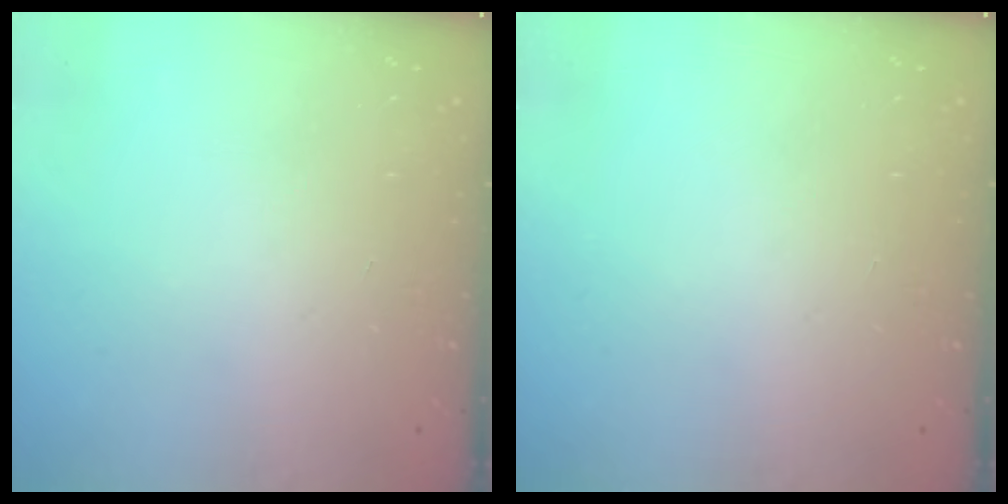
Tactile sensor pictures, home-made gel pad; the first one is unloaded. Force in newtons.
{"total": 0.0}